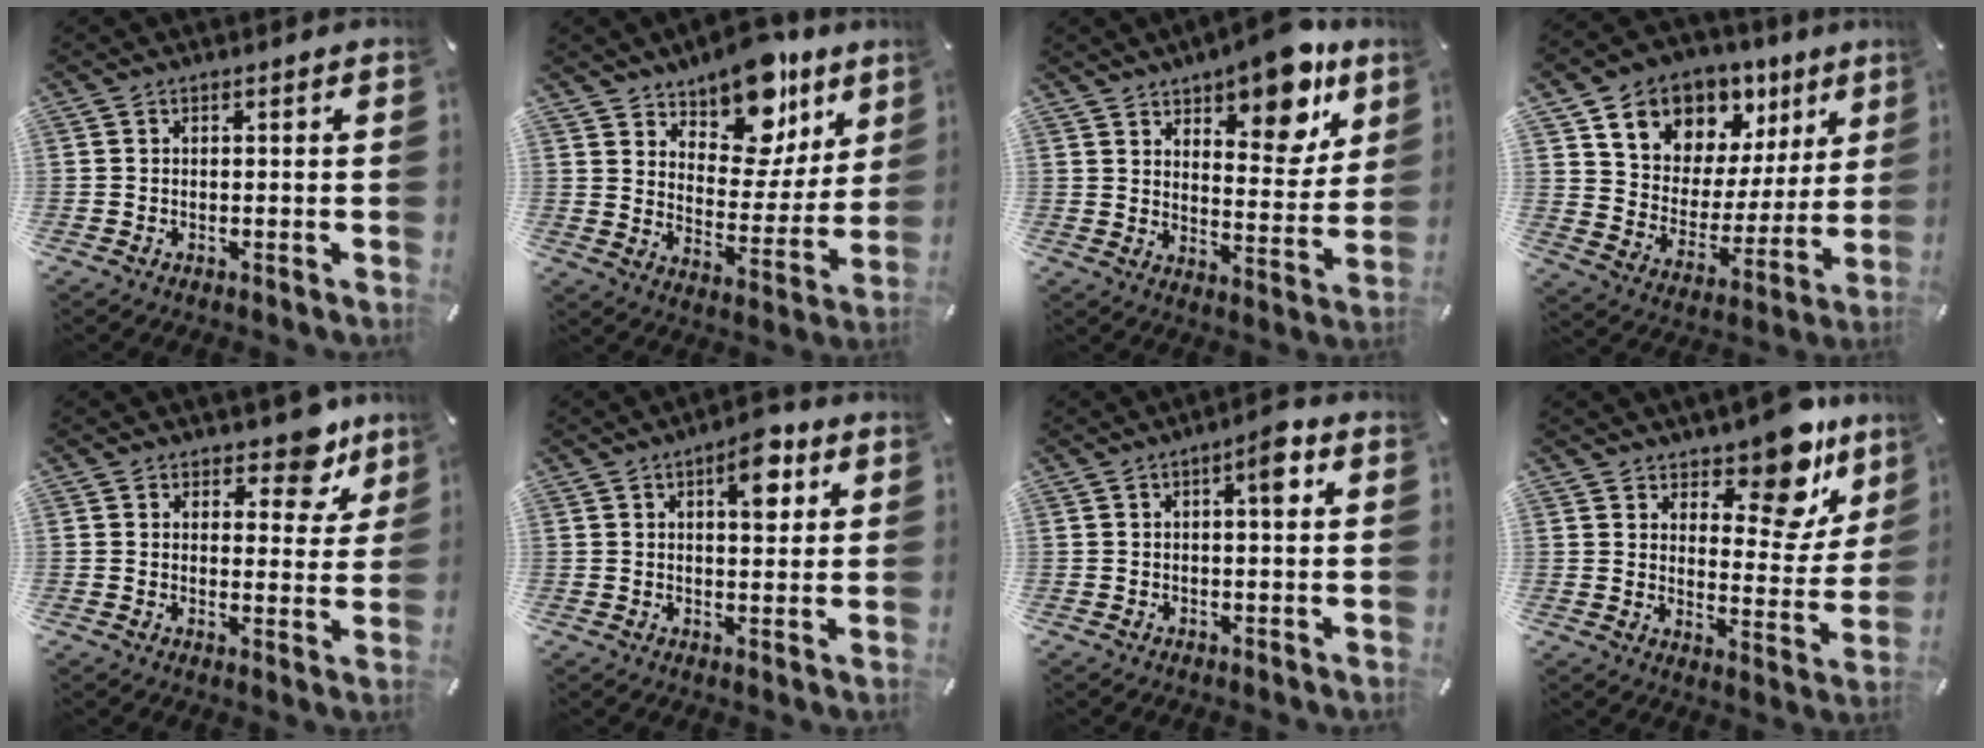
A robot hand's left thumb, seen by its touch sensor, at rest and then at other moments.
{"total": 16.0, "force": [12.8, 7.9, 5.5], "torque": [-0.071, -0.109, 0.225]}
{"total": 13.0, "force": [9.7, 5.4, 6.8], "torque": [-0.069, -0.075, 0.164]}
{"total": 10.8, "force": [7.6, 7.6, 0.8], "torque": [-0.019, -0.080, 0.138]}
{"total": 8.8, "force": [6.7, 4.4, 3.7], "torque": [-0.024, -0.052, 0.112]}
{"total": 8.4, "force": [3.8, 4.0, 6.4], "torque": [-0.075, -0.014, 0.057]}
{"total": 4.7, "force": [1.4, 1.2, 4.4], "torque": [-0.065, -0.001, 0.014]}
{"total": 13.9, "force": [10.9, 6.3, 6.0], "torque": [-0.059, -0.104, 0.187]}